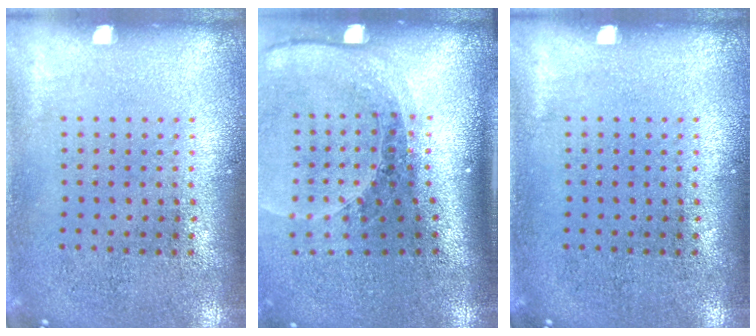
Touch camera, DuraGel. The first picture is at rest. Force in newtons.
{"total": 1.9, "press": 1.6, "slide": 1.0}
{"total": 0.0}